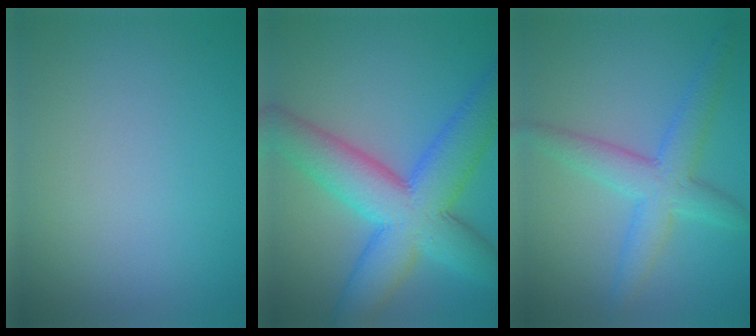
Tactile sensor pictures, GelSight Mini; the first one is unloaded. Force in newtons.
{"total": 10.3, "press": 10.3, "slide": 0.4}
{"total": 4.6, "press": 4.6, "slide": 0.0}